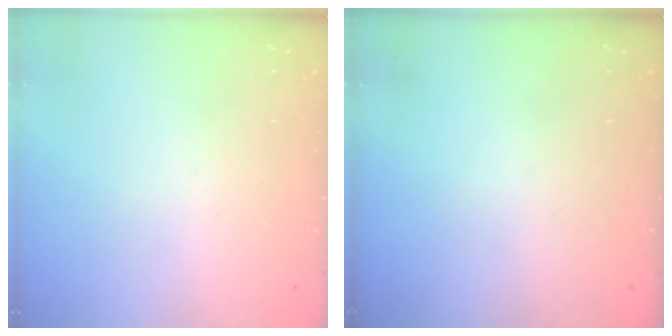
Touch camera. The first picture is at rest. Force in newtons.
{"total": 0.0}